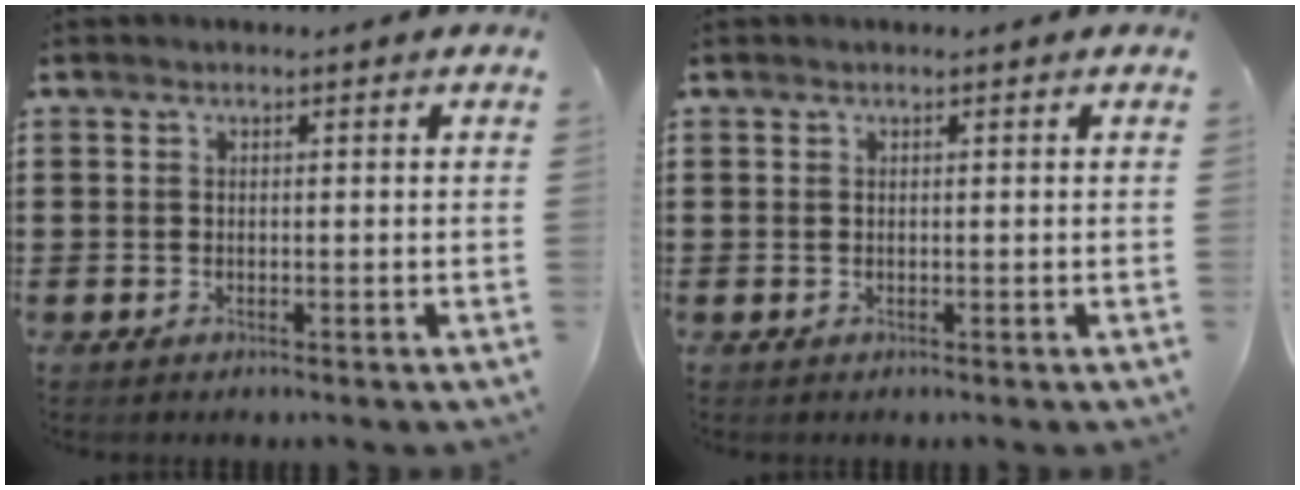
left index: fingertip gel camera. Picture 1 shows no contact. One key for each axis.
{"total": 0.0}